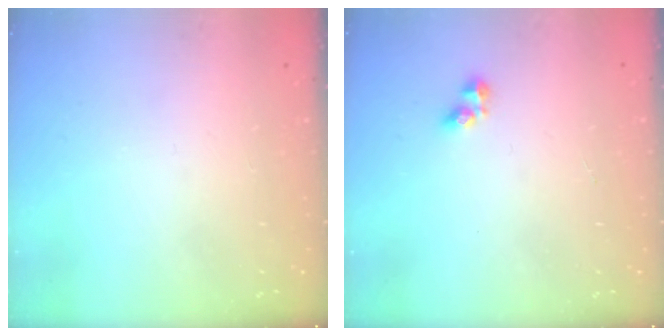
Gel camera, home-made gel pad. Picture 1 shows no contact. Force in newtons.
{"total": 2.7, "press": 2.5, "slide": 1.1}